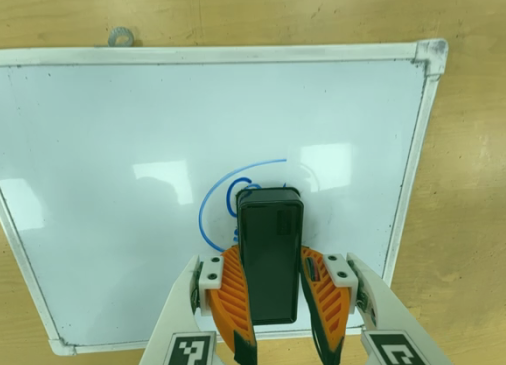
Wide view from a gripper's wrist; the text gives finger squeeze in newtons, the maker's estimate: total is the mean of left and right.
{"total": 11.9, "left": 11.6, "right": 12.2}